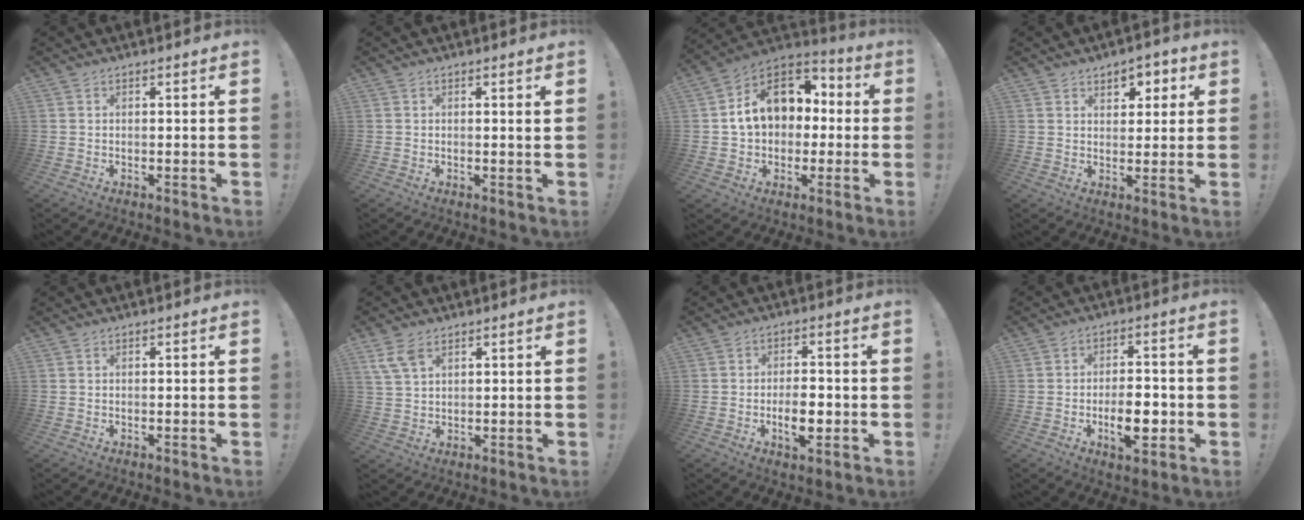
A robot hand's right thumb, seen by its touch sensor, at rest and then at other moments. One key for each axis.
{"total": 1.3, "fx": 0.6, "fy": -0.4, "fz": 1.1, "tx": -0.015, "ty": -0.004, "tz": 0.008}
{"total": 15.6, "fx": 3.3, "fy": 11.9, "fz": 9.6, "tx": -0.131, "ty": 0.001, "tz": 0.064}
{"total": 5.2, "fx": 2.5, "fy": 4.0, "fz": 2.1, "tx": -0.011, "ty": -0.018, "tz": 0.042}
{"total": 0.0}
{"total": 6.5, "fx": 3.9, "fy": 3.5, "fz": 3.9, "tx": -0.080, "ty": -0.008, "tz": 0.079}
{"total": 7.4, "fx": -2.2, "fy": 3.3, "fz": 6.2, "tx": -0.098, "ty": 0.003, "tz": -0.039}
{"total": 9.1, "fx": -2.9, "fy": 4.2, "fz": 7.6, "tx": -0.117, "ty": 0.008, "tz": -0.049}